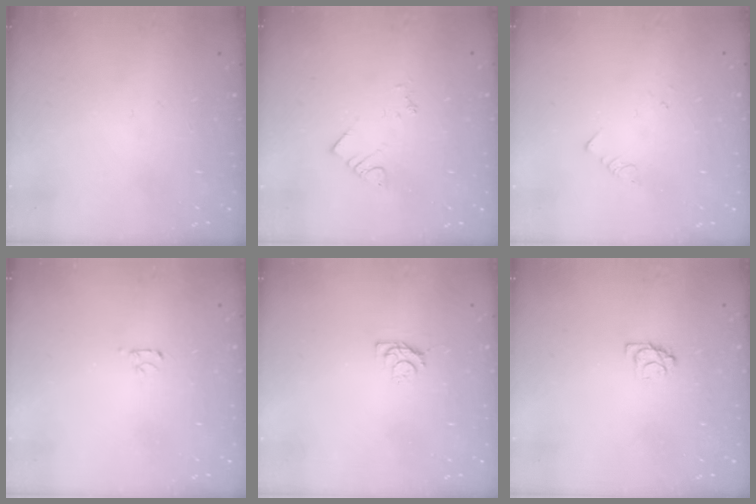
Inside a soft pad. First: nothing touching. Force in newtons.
{"total": 3.2, "press": 3.1, "slide": 0.5}
{"total": 1.3, "press": 1.2, "slide": 0.1}
{"total": 2.5, "press": 2.4, "slide": 0.3}
{"total": 3.4, "press": 3.4, "slide": 0.5}
{"total": 3.6, "press": 3.6, "slide": 0.4}